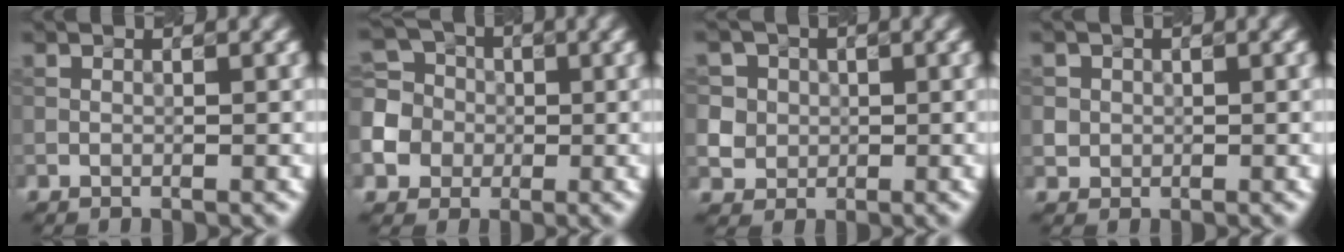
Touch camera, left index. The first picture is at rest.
{"total": 8.0, "force": [-1.9, 7.4, 2.4], "torque": [-0.063, 0.004, -0.058]}
{"total": 5.8, "force": [2.0, 5.1, 1.8], "torque": [-0.036, 0.022, 0.025]}
{"total": 1.7, "force": [0.4, 1.6, 0.4], "torque": [-0.002, -0.004, 0.020]}